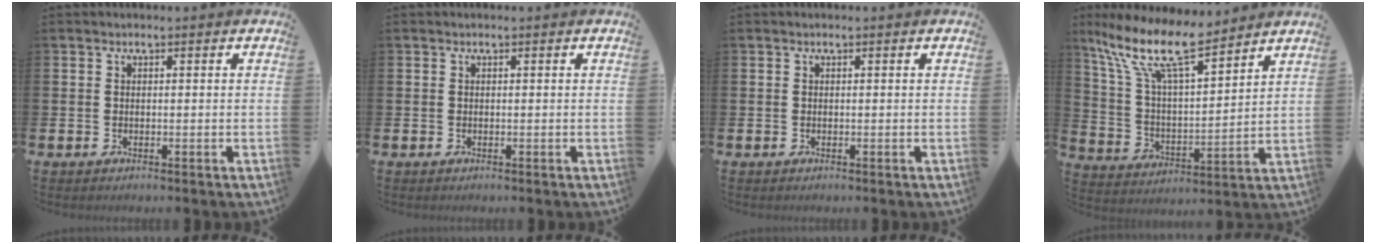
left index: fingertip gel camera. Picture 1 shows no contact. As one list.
[{"total": 0.0}, {"total": 0.0}, {"total": 12.9, "force": [10.2, 3.4, 7.1], "torque": [-0.180, -0.047, 0.182]}]